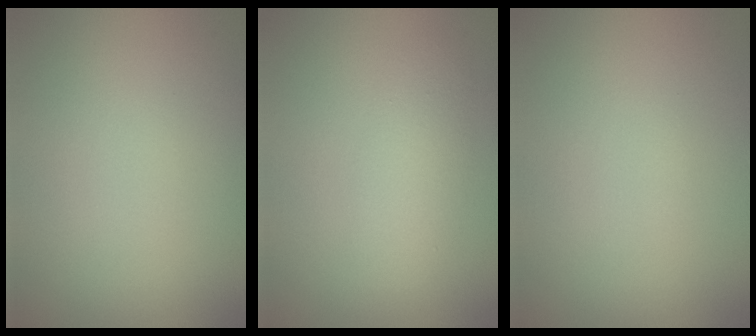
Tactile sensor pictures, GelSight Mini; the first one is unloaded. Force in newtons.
{"total": 3.0, "press": 3.0, "slide": 0.1}
{"total": 0.0}